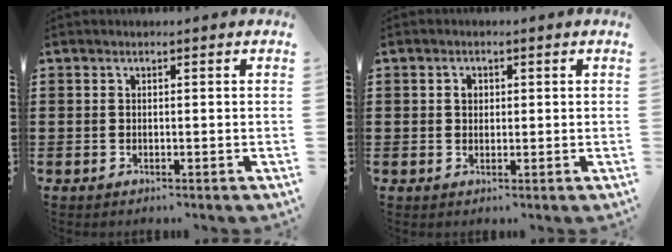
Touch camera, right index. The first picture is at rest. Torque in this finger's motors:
{"motor_torque": [1.01, 0.73, 0.04, 0.02]}